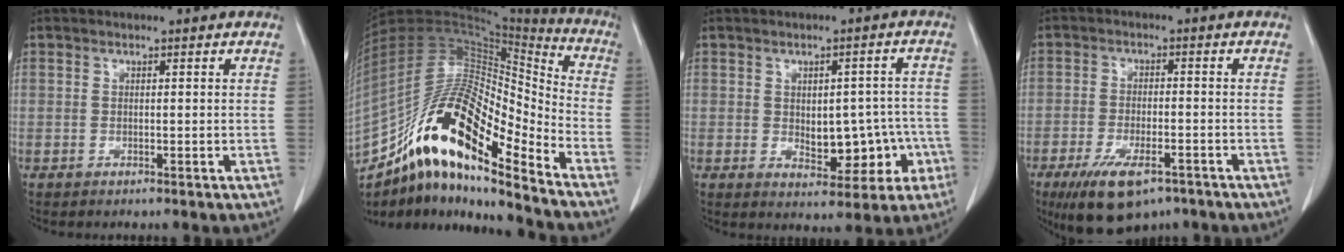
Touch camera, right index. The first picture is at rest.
{"total": 22.5, "force": [-14.4, 4.8, 16.7], "torque": [-0.338, 0.009, -0.256]}
{"total": 8.5, "force": [-1.7, 5.1, 6.6], "torque": [-0.066, 0.025, -0.002]}
{"total": 10.3, "force": [-6.8, 3.8, 6.7], "torque": [-0.122, -0.014, -0.108]}